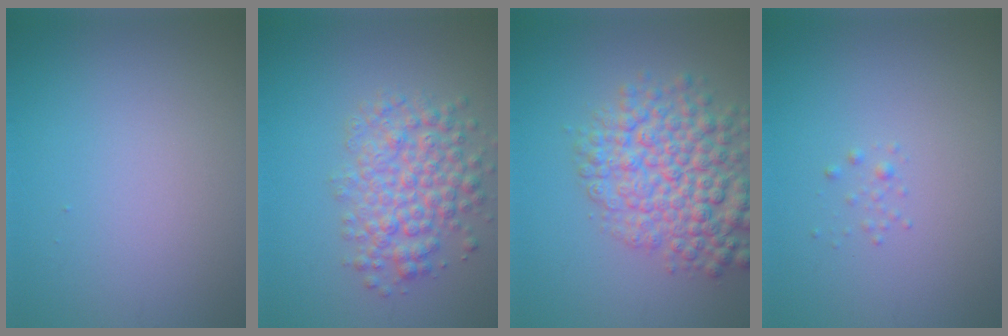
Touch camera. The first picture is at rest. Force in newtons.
{"total": 4.9, "press": 4.8, "slide": 0.2}
{"total": 7.3, "press": 7.3, "slide": 0.3}
{"total": 0.6, "press": 0.6, "slide": 0.0}